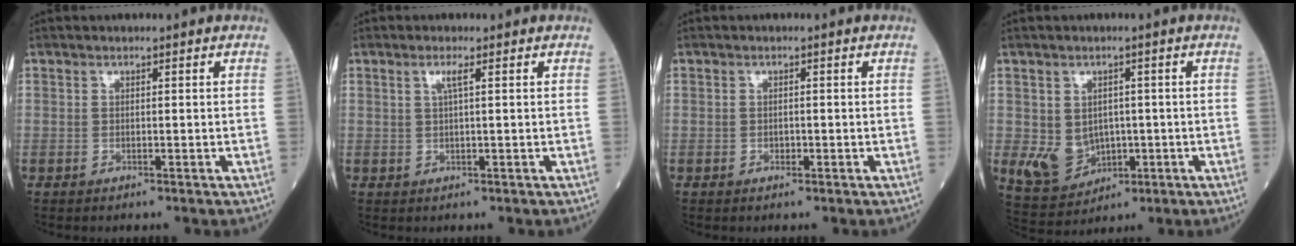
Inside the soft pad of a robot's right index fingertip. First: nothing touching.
{"total": 1.7, "force": [0.6, -0.2, 1.6], "torque": [-0.035, 0.003, 0.011]}
{"total": 0.6, "force": [-0.3, 0.4, 0.4], "torque": [-0.006, 0.001, -0.005]}
{"total": 6.4, "force": [-0.6, 5.4, 3.3], "torque": [-0.060, 0.006, 0.008]}